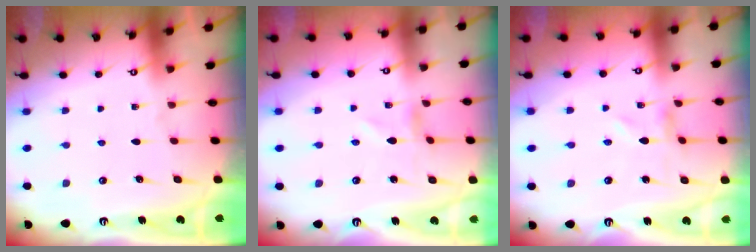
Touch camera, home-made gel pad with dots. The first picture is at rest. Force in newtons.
{"total": 1.0, "press": 0.9, "slide": 0.1}
{"total": 0.0}